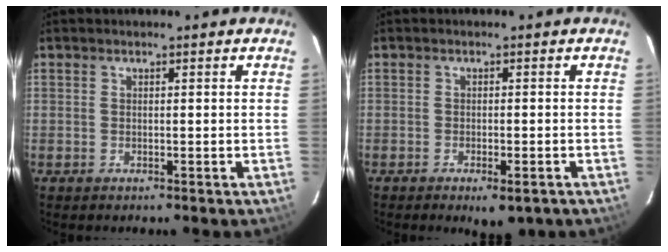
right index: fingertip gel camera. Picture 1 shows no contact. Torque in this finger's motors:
{"motor_torque": [0.46, -0.47, 0.16, 0.00]}